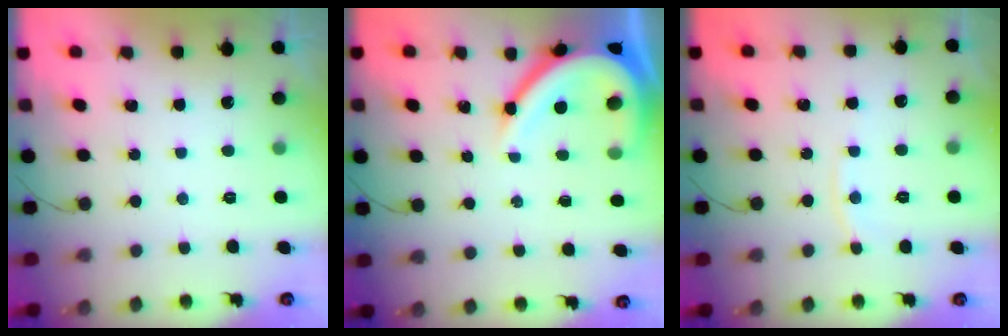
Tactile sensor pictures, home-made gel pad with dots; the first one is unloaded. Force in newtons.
{"total": 12.9, "press": 12.8, "slide": 1.6}
{"total": 4.6, "press": 4.6, "slide": 0.2}